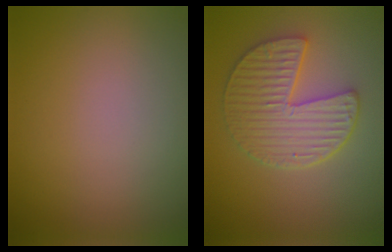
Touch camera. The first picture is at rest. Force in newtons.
{"total": 4.9, "press": 4.2, "slide": 2.5}